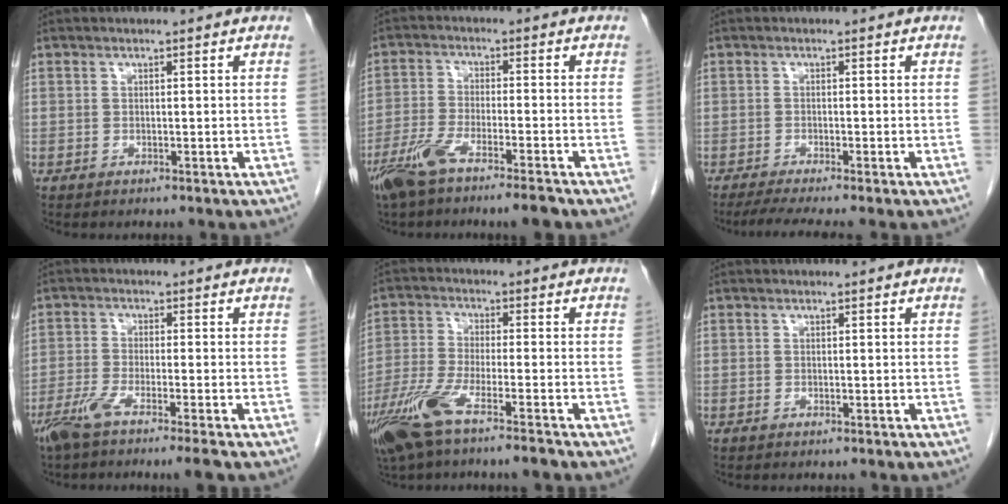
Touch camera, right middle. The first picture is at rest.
{"total": 8.8, "force": [-6.3, 0.8, 6.1], "torque": [-0.114, -0.013, -0.115]}
{"total": 4.8, "force": [-3.8, -0.6, 2.9], "torque": [-0.047, -0.014, -0.065]}
{"total": 6.6, "force": [-4.7, -0.4, 4.6], "torque": [-0.083, -0.012, -0.086]}
{"total": 9.5, "force": [-6.1, 0.7, 7.3], "torque": [-0.154, -0.022, -0.119]}
{"total": 0.0}